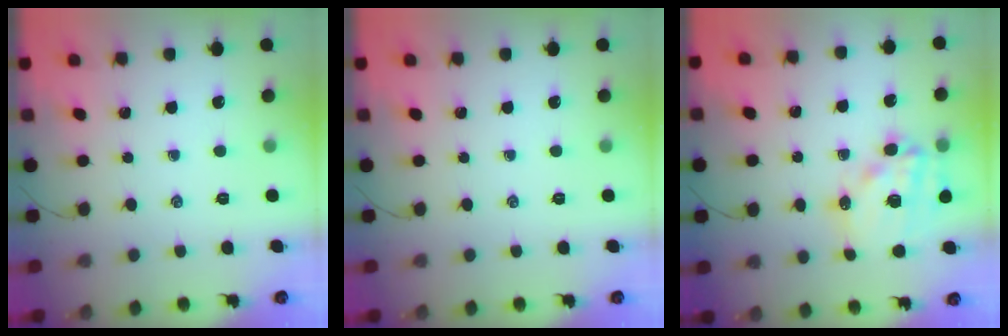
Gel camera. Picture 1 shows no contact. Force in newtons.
{"total": 0.0}
{"total": 15.3, "press": 14.9, "slide": 3.3}